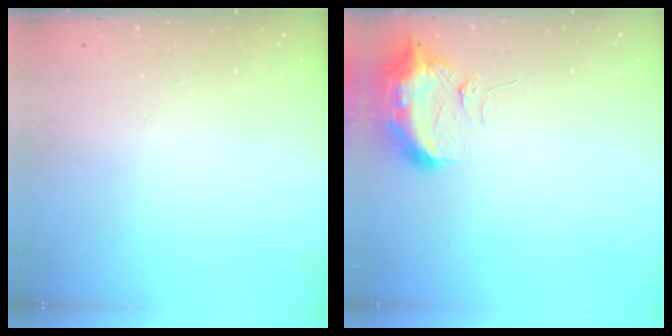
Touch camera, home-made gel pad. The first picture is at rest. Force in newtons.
{"total": 10.1, "press": 10.0, "slide": 1.2}